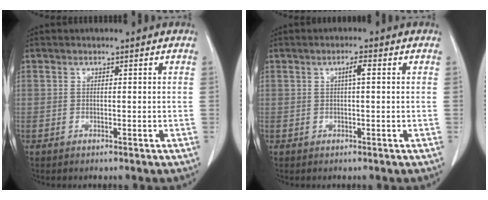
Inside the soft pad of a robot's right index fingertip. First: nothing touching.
{"total": 1.8, "force": [0.4, 0.1, 1.7], "torque": [-0.030, 0.005, 0.005]}